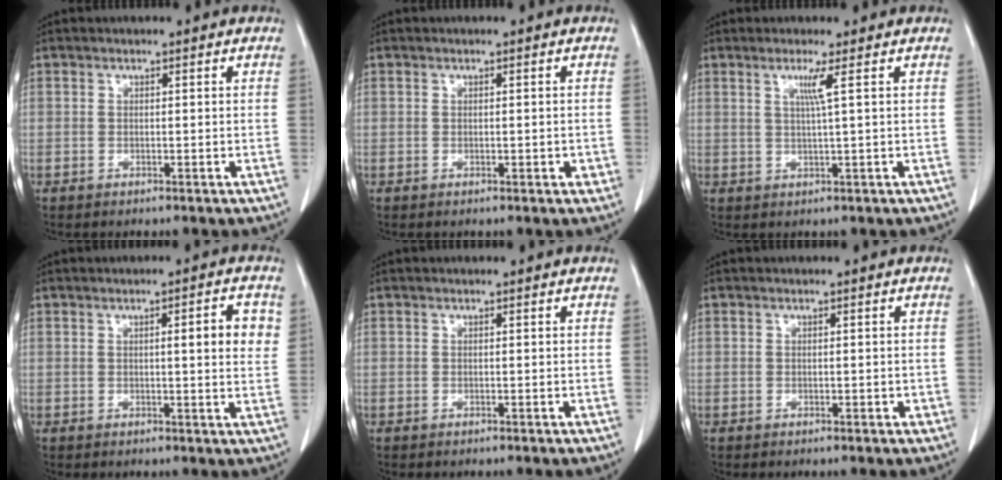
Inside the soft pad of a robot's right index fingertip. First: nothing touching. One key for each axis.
{"total": 1.3, "fx": -0.3, "fy": 0.7, "fz": 1.0, "tx": -0.011, "ty": 0.002, "tz": 0.001}
{"total": 2.7, "fx": 1.1, "fy": -0.9, "fz": 2.4, "tx": -0.049, "ty": -0.005, "tz": 0.023}
{"total": 5.1, "fx": 1.3, "fy": 0.7, "fz": 4.9, "tx": -0.066, "ty": 0.001, "tz": 0.015}
{"total": 0.0}
{"total": 0.8, "fx": -0.1, "fy": 0.4, "fz": 0.6, "tx": -0.008, "ty": 0.002, "tz": 0.001}